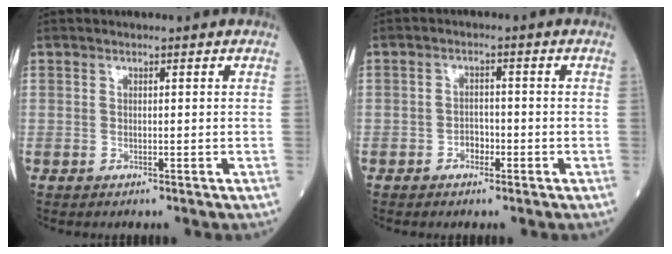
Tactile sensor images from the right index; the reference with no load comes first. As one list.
[{"total": 2.2, "force": [-1.1, 1.5, 1.2], "torque": [-0.014, 0.008, -0.020]}]